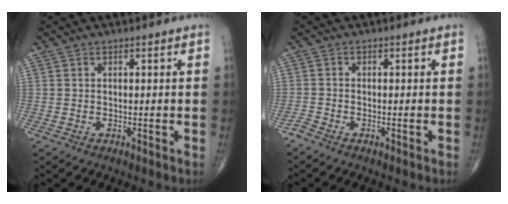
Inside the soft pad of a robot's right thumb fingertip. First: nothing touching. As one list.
[{"total": 1.4, "force": [-1.2, 0.2, 0.7], "torque": [-0.023, 0.000, -0.029]}]